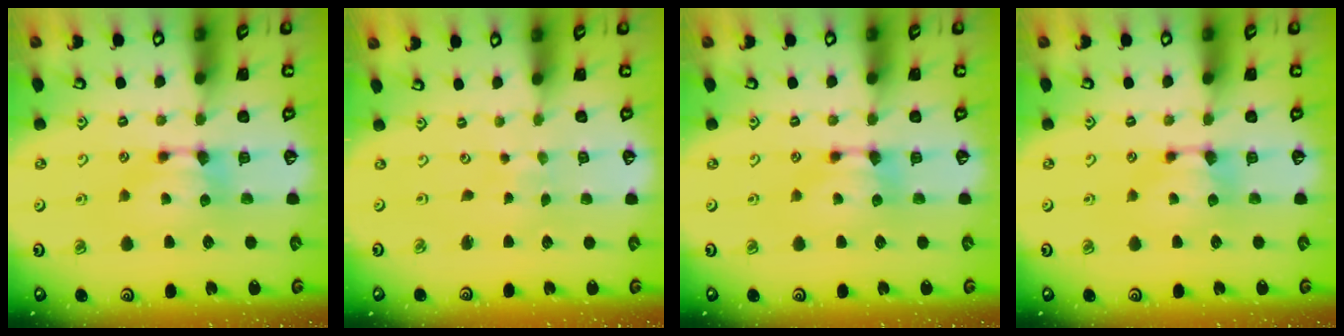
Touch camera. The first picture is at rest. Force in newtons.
{"total": 5.1, "press": 5.1, "slide": 0.2}
{"total": 0.0}
{"total": 0.0}